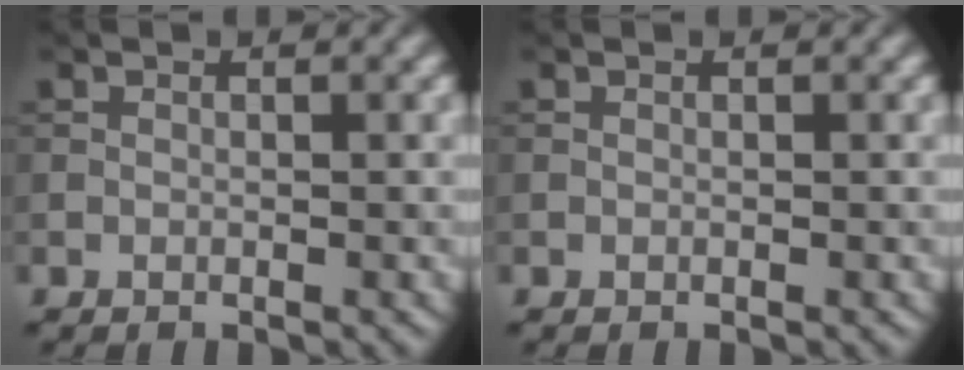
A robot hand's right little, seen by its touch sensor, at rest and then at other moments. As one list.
[{"total": 0.0}]